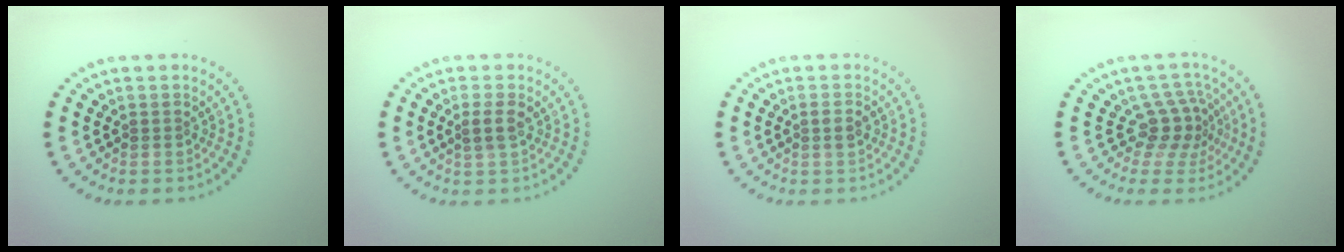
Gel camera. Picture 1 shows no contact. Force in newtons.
{"total": 1.4, "press": 1.2, "slide": 0.6}
{"total": 1.2, "press": 1.2, "slide": 0.4}
{"total": 3.3, "press": 2.3, "slide": 2.4}